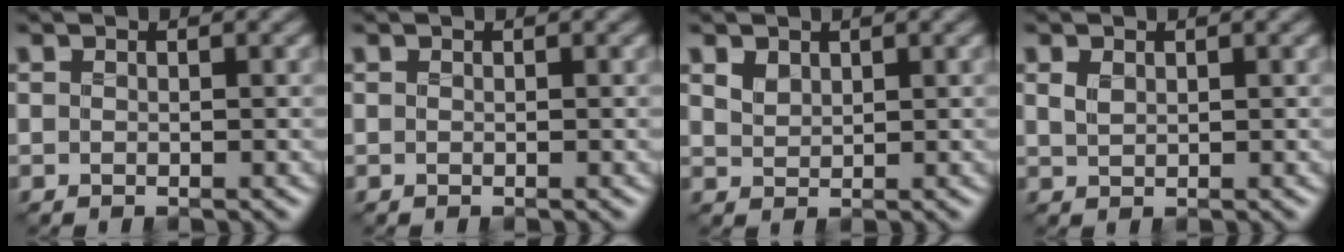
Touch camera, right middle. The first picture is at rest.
{"total": 0.0}
{"total": 1.2, "force": [0.8, 0.7, 0.5], "torque": [-0.017, -0.004, 0.019]}
{"total": 0.8, "force": [0.4, 0.5, 0.6], "torque": [-0.018, -0.002, 0.012]}